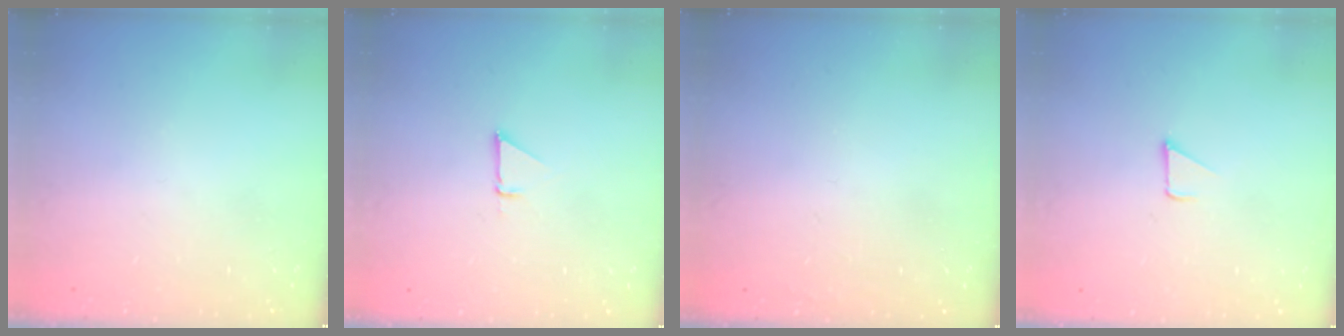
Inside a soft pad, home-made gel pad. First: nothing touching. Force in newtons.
{"total": 1.5, "press": 1.5, "slide": 0.0}
{"total": 1.5, "press": 1.5, "slide": 0.1}
{"total": 1.2, "press": 1.2, "slide": 0.1}